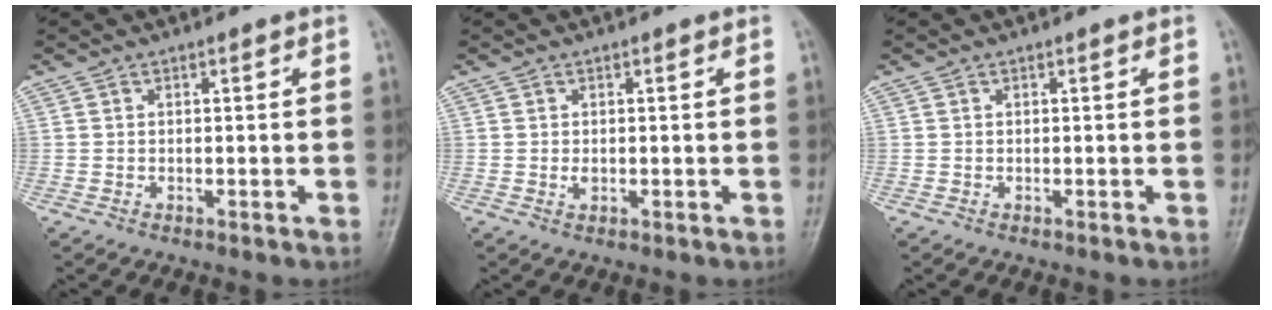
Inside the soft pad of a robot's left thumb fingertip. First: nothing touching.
{"total": 1.1, "force": [0.0, 0.8, 0.7], "torque": [-0.010, -0.001, 0.001]}
{"total": 0.0}